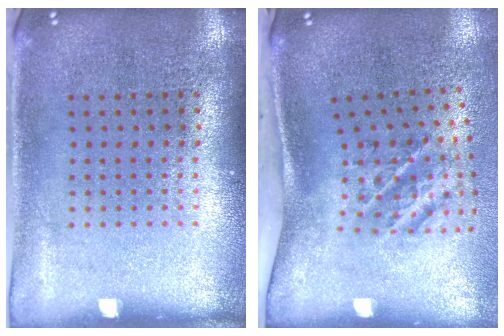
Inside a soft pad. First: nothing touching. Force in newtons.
{"total": 2.4, "press": 1.3, "slide": 2.0}